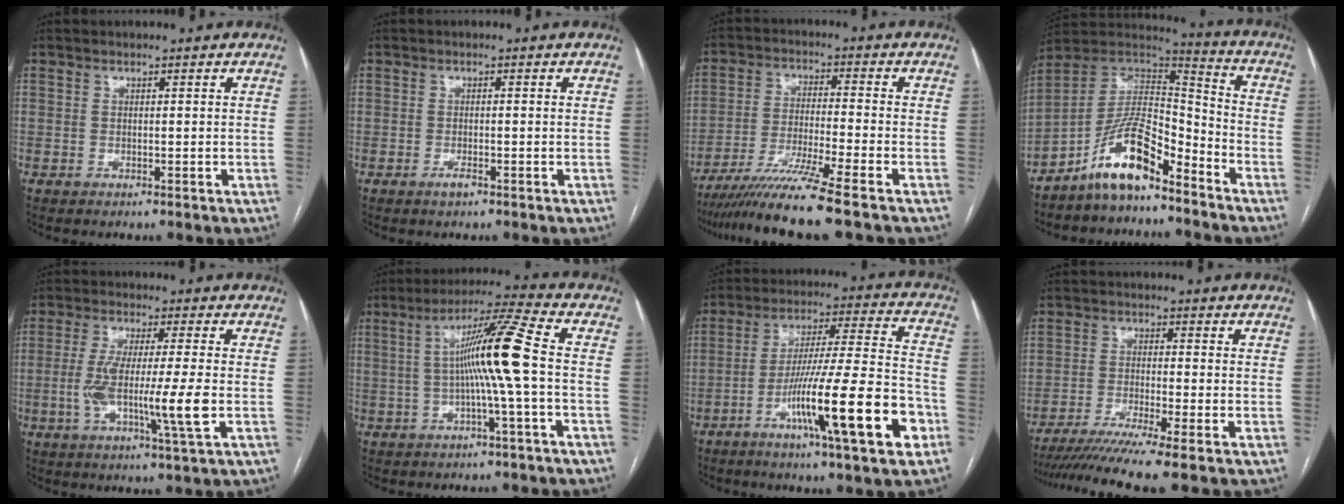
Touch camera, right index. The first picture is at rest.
{"total": 1.2, "force": [-0.8, 0.2, 0.8], "torque": [-0.016, -0.001, -0.012]}
{"total": 11.0, "force": [-8.7, -2.3, 6.3], "torque": [-0.107, -0.034, -0.151]}
{"total": 12.2, "force": [-8.6, 3.5, 7.9], "torque": [-0.149, 0.029, -0.158]}
{"total": 10.8, "force": [-1.8, 0.0, 10.6], "torque": [-0.204, -0.012, -0.038]}
{"total": 10.8, "force": [-0.2, -1.7, 10.6], "torque": [-0.186, 0.014, -0.005]}
{"total": 19.5, "force": [-8.2, 0.5, 17.7], "torque": [-0.286, -0.014, -0.135]}
{"total": 9.9, "force": [-7.9, -2.2, 5.5], "torque": [-0.073, -0.030, -0.126]}